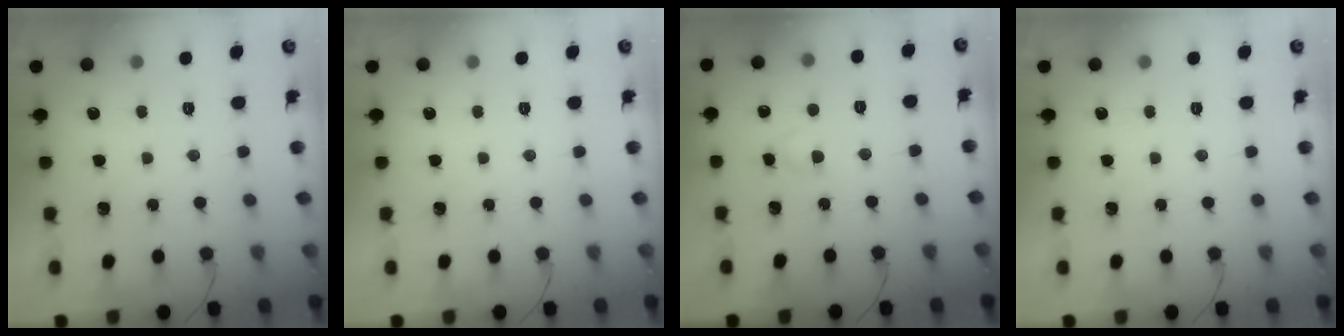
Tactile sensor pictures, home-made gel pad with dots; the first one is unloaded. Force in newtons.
{"total": 0.0}
{"total": 2.5, "press": 2.3, "slide": 1.1}
{"total": 0.0}